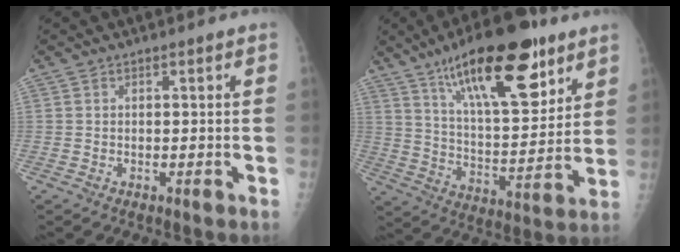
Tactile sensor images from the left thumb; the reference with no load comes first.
{"total": 23.6, "force": [13.6, 8.4, 17.4], "torque": [-0.250, -0.053, 0.229]}